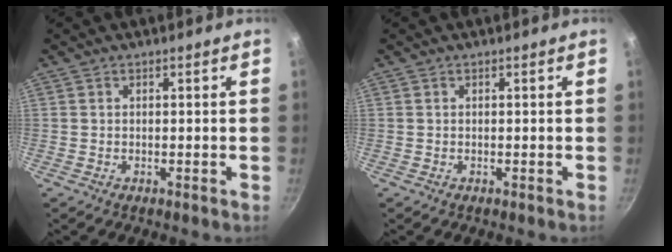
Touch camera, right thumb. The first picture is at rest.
{"total": 0.0}